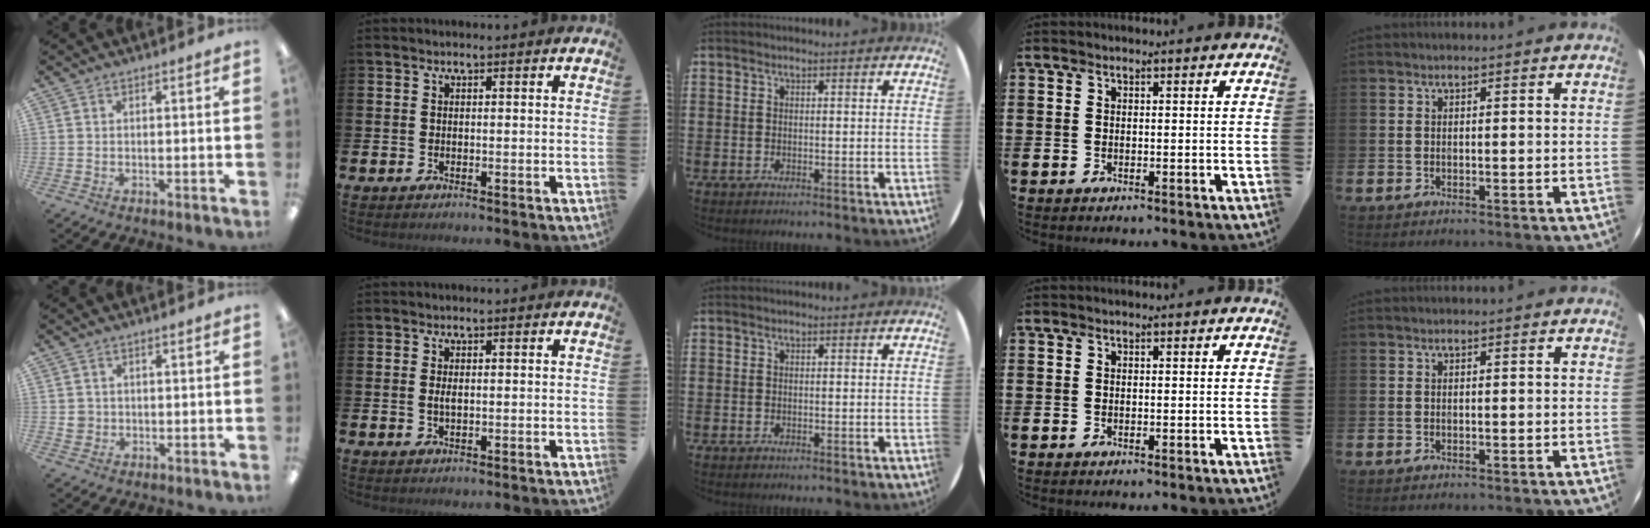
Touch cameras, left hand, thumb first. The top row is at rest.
{"thumb": {"total": 2.4, "force": [0.2, 2.4, 0.6], "torque": [-0.005, 0.000, 0.001]}, "index": {"total": 1.2, "force": [0.2, 0.4, 1.1], "torque": [-0.019, 0.001, 0.001]}}